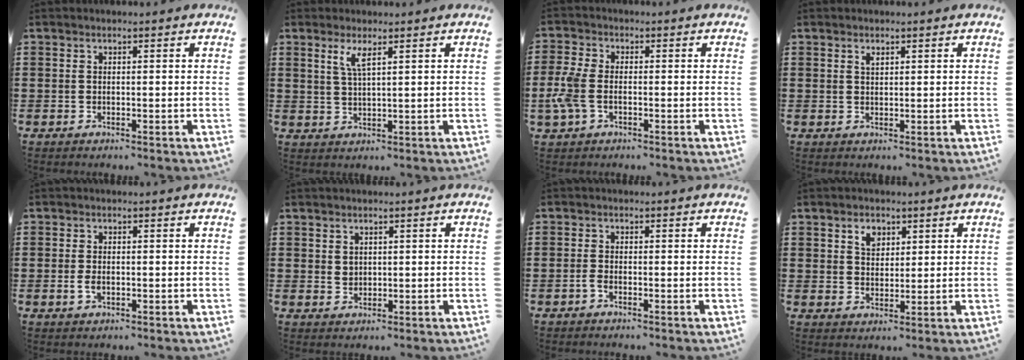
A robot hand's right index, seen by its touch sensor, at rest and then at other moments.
{"total": 3.1, "force": [1.7, 0.5, 2.5], "torque": [-0.055, 0.002, 0.029]}
{"total": 4.9, "force": [-1.2, 2.7, 3.9], "torque": [-0.106, -0.006, -0.031]}
{"total": 0.9, "force": [0.6, 0.5, 0.5], "torque": [-0.013, 0.001, 0.012]}
{"total": 1.8, "force": [-0.4, 0.8, 1.5], "torque": [-0.038, -0.005, -0.008]}
{"total": 1.6, "force": [1.1, 1.0, 0.3], "torque": [-0.008, 0.004, 0.022]}
{"total": 1.2, "force": [-0.8, 0.2, 0.9], "torque": [-0.025, -0.005, -0.017]}
{"total": 3.1, "force": [1.8, 2.1, 1.4], "torque": [-0.027, 0.003, 0.032]}